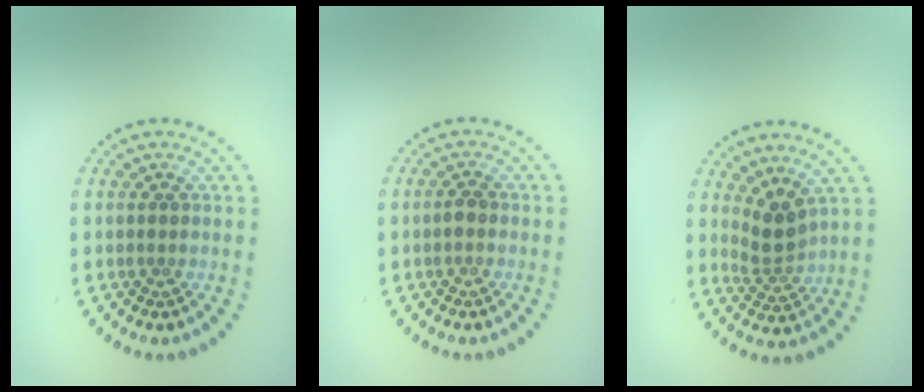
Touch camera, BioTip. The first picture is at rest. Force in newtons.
{"total": 0.8, "press": 0.8, "slide": 0.2}
{"total": 2.5, "press": 1.8, "slide": 1.8}